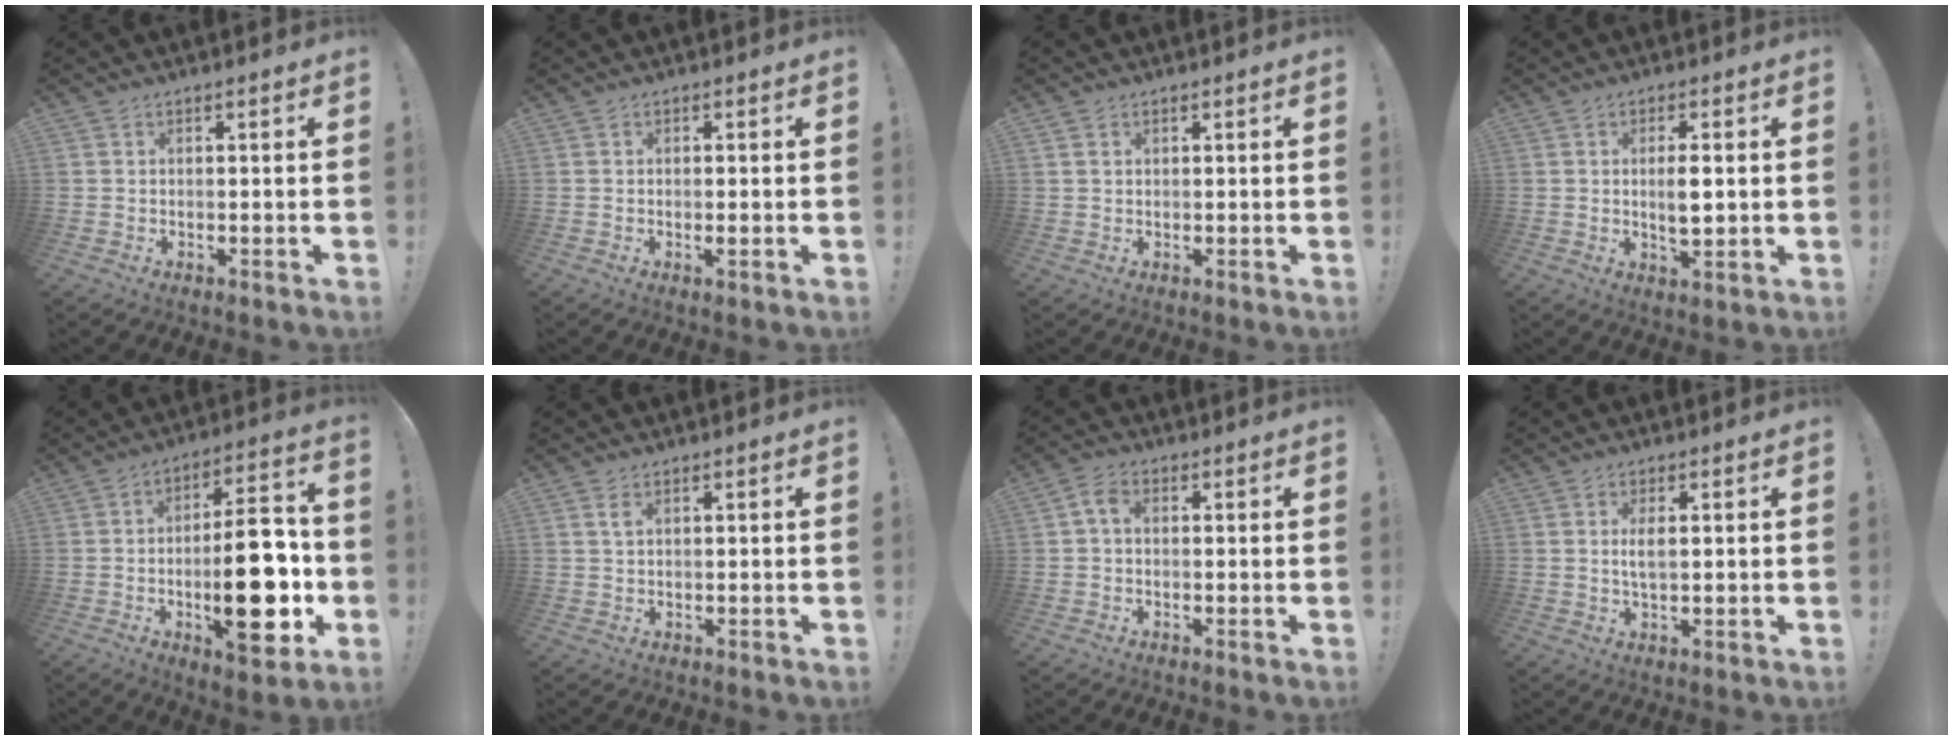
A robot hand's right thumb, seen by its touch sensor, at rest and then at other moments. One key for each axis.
{"total": 1.1, "fx": -0.1, "fy": 0.0, "fz": 1.1, "tx": -0.017, "ty": -0.002, "tz": -0.002}
{"total": 1.3, "fx": 0.8, "fy": 0.9, "fz": 0.5, "tx": -0.006, "ty": -0.001, "tz": 0.013}
{"total": 5.4, "fx": 0.5, "fy": 1.9, "fz": 5.0, "tx": -0.082, "ty": -0.006, "tz": 0.004}
{"total": 22.2, "fx": -4.0, "fy": 8.6, "fz": 20.0, "tx": -0.300, "ty": 0.015, "tz": -0.055}
{"total": 1.9, "fx": 0.8, "fy": 0.6, "fz": 1.5, "tx": -0.027, "ty": 0.000, "tz": 0.012}
{"total": 3.8, "fx": 0.2, "fy": 2.5, "fz": 2.9, "tx": -0.055, "ty": 0.011, "tz": 0.006}
{"total": 3.3, "fx": 0.4, "fy": 0.9, "fz": 3.1, "tx": -0.056, "ty": -0.007, "tz": 0.001}